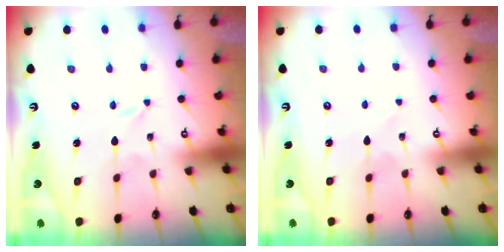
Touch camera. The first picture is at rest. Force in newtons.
{"total": 1.6, "press": 1.6, "slide": 0.1}